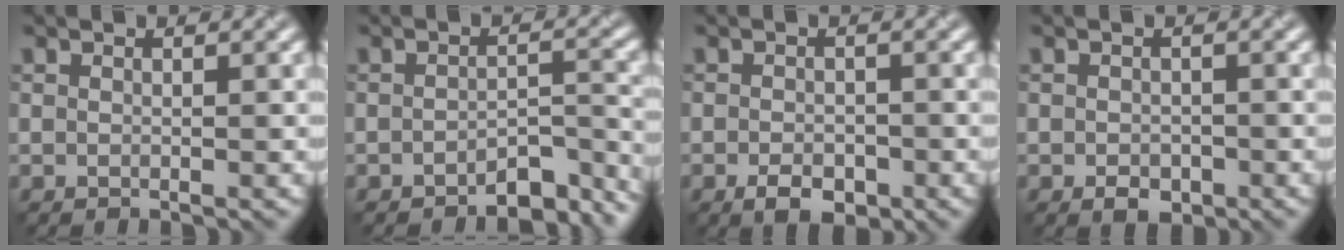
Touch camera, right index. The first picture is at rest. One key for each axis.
{"total": 4.5, "fx": -3.7, "fy": 1.5, "fz": 2.0, "tx": -0.021, "ty": 0.000, "tz": -0.053}
{"total": 2.8, "fx": -1.4, "fy": 1.7, "fz": 1.8, "tx": -0.029, "ty": -0.003, "tz": -0.027}
{"total": 1.8, "fx": -0.7, "fy": 1.3, "fz": 1.0, "tx": -0.014, "ty": -0.005, "tz": -0.015}